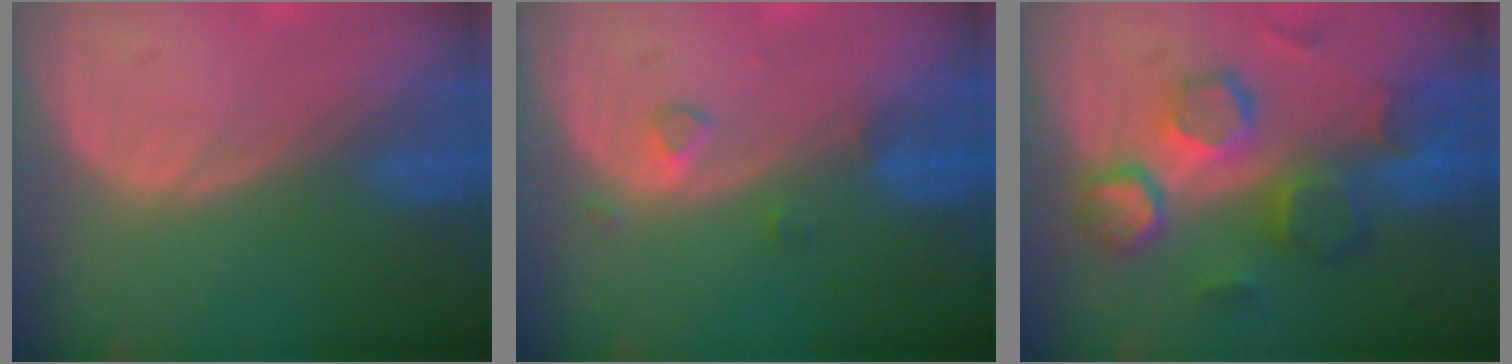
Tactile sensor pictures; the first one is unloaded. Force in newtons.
{"total": 1.8, "press": 1.8, "slide": 0.1}
{"total": 10.6, "press": 9.3, "slide": 5.0}